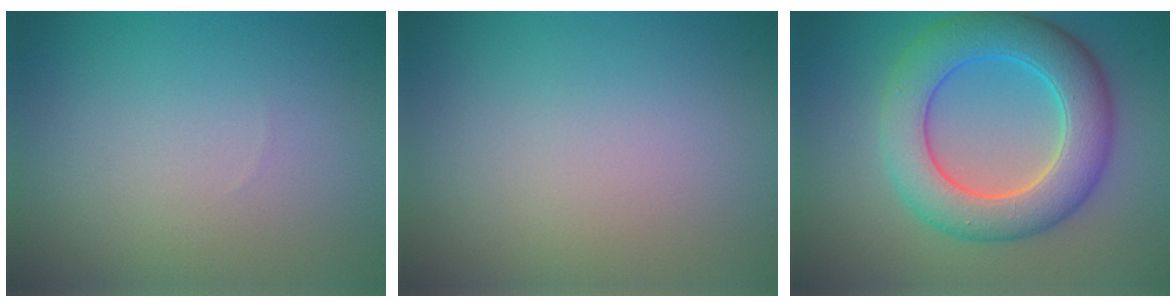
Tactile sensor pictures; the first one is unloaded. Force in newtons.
{"total": 0.0}
{"total": 8.2, "press": 8.2, "slide": 0.4}